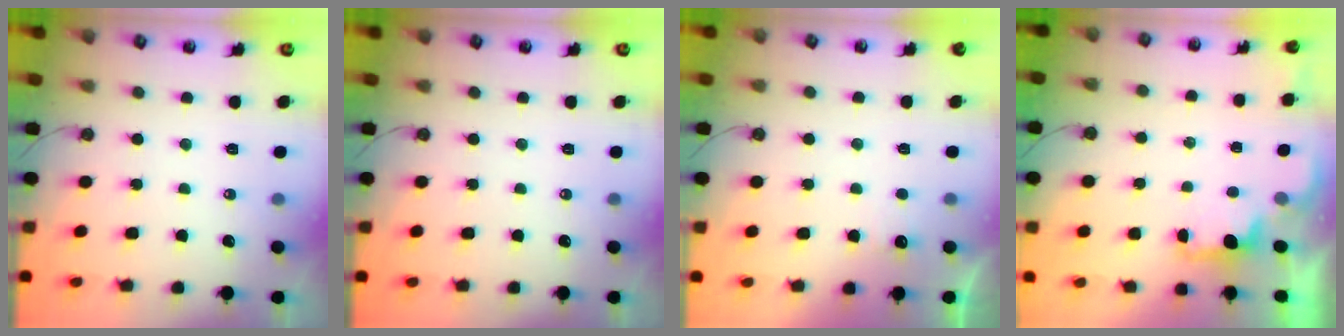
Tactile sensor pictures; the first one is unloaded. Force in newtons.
{"total": 0.0}
{"total": 1.5, "press": 1.4, "slide": 0.6}
{"total": 1.3, "press": 1.0, "slide": 0.8}